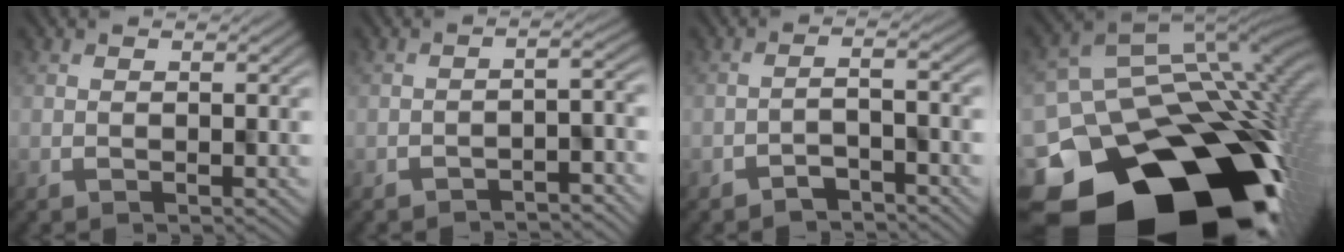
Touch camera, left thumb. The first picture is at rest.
{"total": 4.2, "force": [-3.6, 0.8, 2.1], "torque": [-0.024, 0.001, -0.055]}
{"total": 2.8, "force": [-2.6, 0.4, 1.1], "torque": [-0.016, 0.006, -0.044]}
{"total": 21.3, "force": [-9.5, 14.9, 11.8], "torque": [-0.216, -0.062, -0.111]}